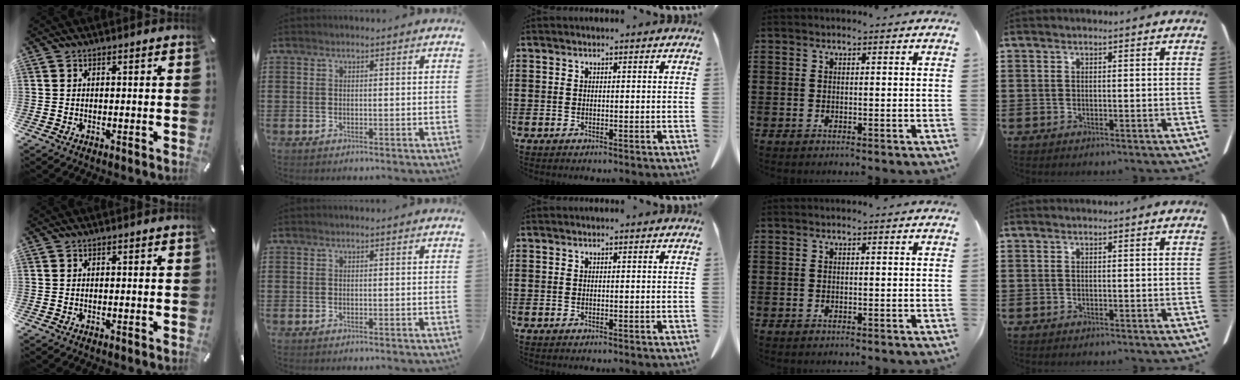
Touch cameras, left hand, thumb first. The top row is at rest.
{}